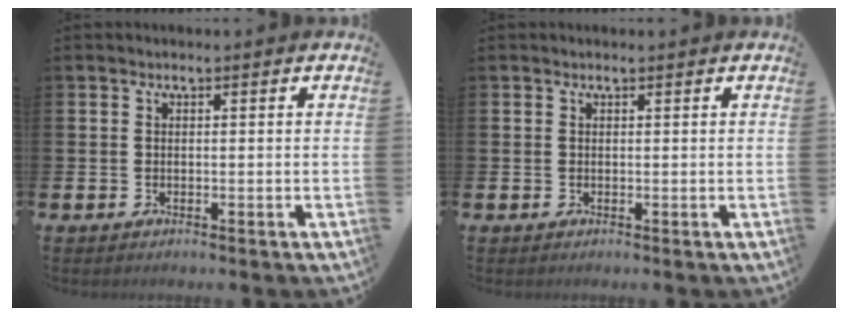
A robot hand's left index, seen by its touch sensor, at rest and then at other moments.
{"total": 0.0}